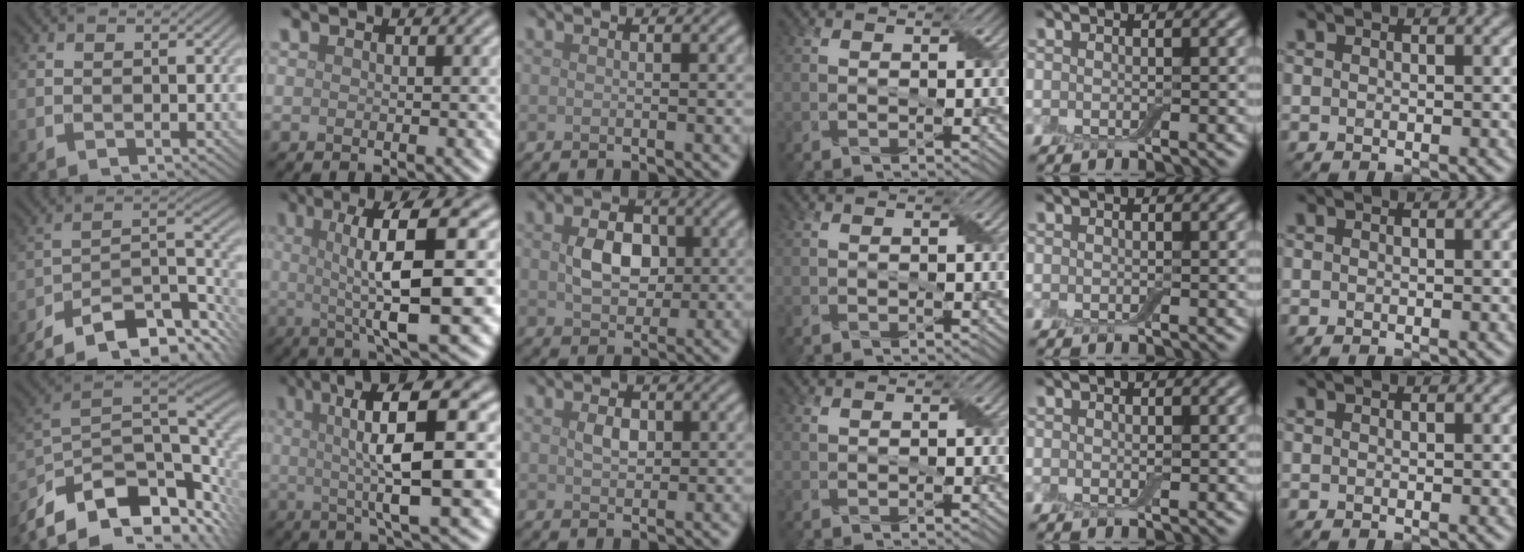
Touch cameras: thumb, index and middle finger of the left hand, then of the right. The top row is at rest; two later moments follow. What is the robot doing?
{"motion": "wrap", "object": "adhesive wrap"}